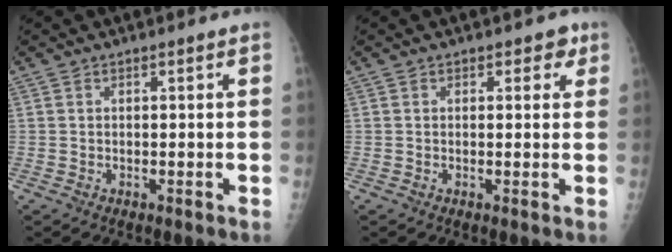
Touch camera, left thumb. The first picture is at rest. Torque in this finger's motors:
{"motor_torque": [-0.06, -0.04, -0.19, -0.20, -0.05]}